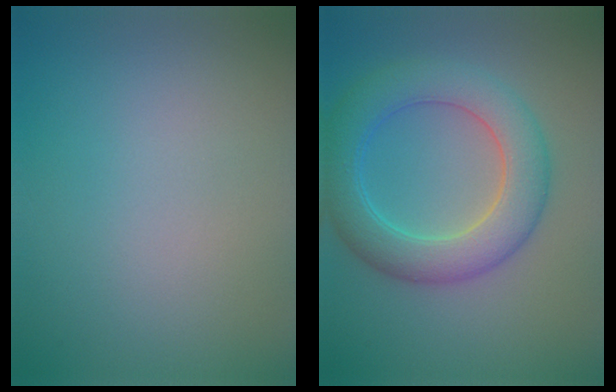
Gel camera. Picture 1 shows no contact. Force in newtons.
{"total": 6.6, "press": 6.6, "slide": 0.1}